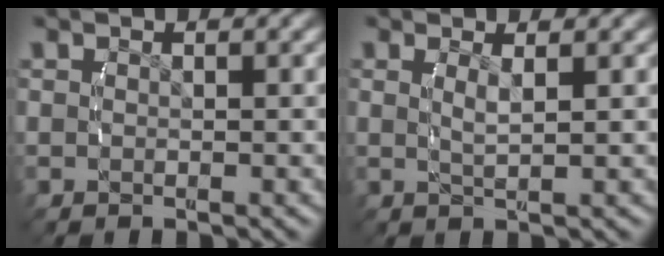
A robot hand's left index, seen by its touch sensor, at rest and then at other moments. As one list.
[{"total": 1.6, "force": [0.6, 0.1, 1.4], "torque": [-0.032, -0.007, 0.012]}]